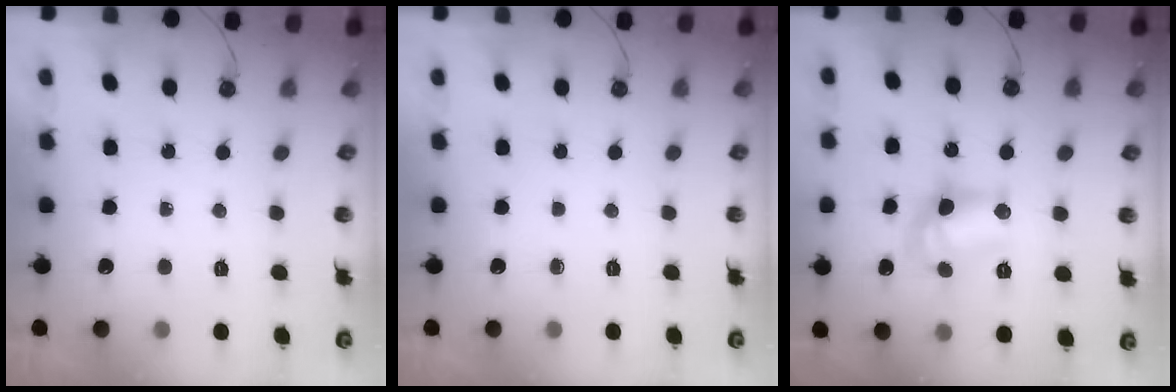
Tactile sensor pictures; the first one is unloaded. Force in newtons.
{"total": 0.0}
{"total": 11.5, "press": 11.4, "slide": 0.8}